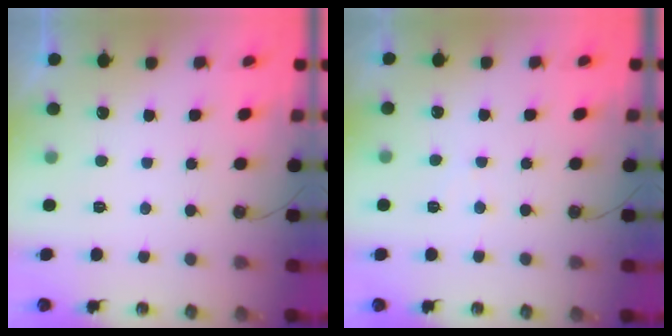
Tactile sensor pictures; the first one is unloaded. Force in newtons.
{"total": 3.7, "press": 3.6, "slide": 0.5}